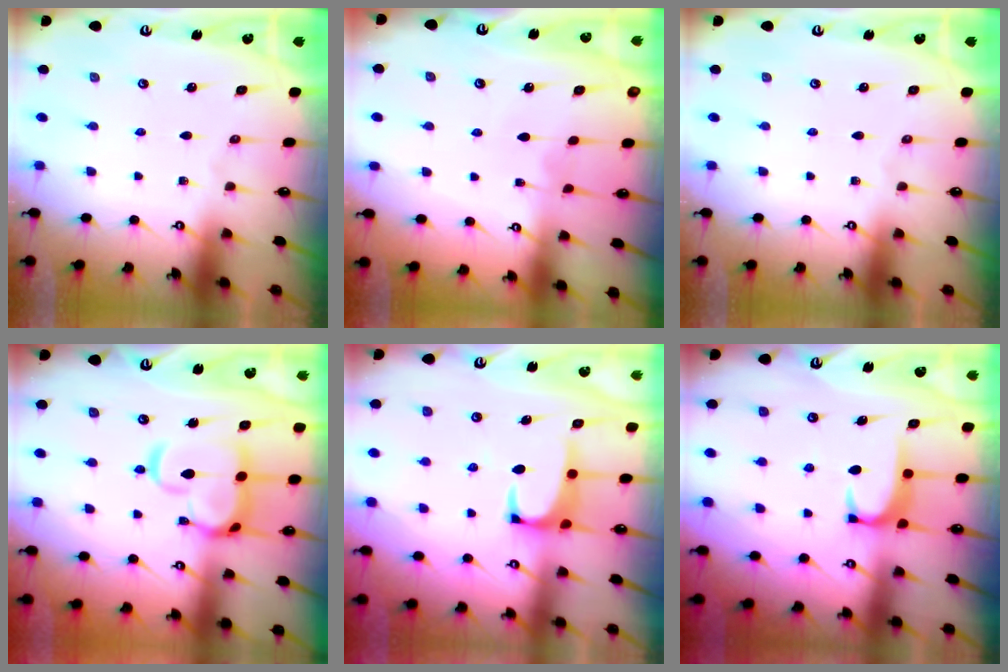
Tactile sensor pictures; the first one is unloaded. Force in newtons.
{"total": 2.3, "press": 2.3, "slide": 0.2}
{"total": 0.0}
{"total": 7.6, "press": 7.5, "slide": 1.4}
{"total": 0.9, "press": 0.6, "slide": 0.6}
{"total": 2.0, "press": 1.9, "slide": 0.5}